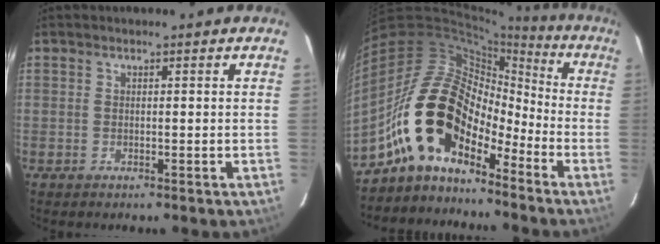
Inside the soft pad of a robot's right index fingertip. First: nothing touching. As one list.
[{"total": 15.5, "force": [-9.6, 8.5, 8.6], "torque": [-0.148, 0.015, -0.190]}]